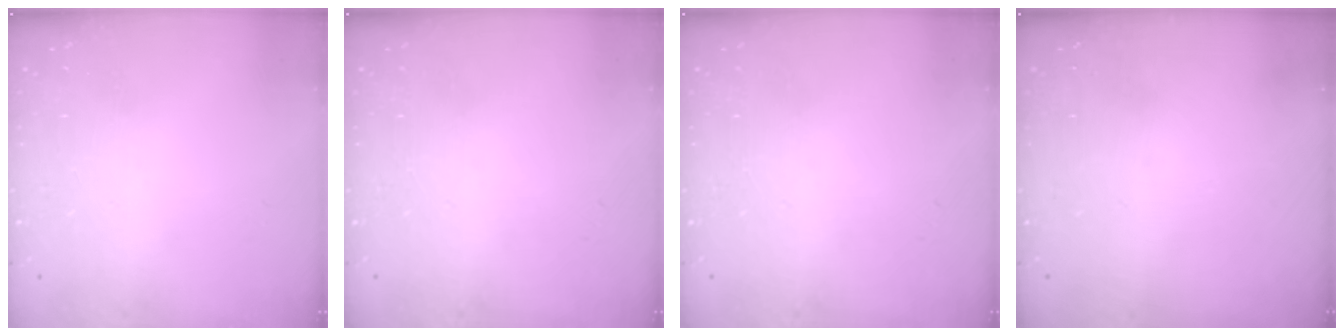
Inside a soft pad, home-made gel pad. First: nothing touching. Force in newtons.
{"total": 0.0}
{"total": 0.0}
{"total": 0.0}